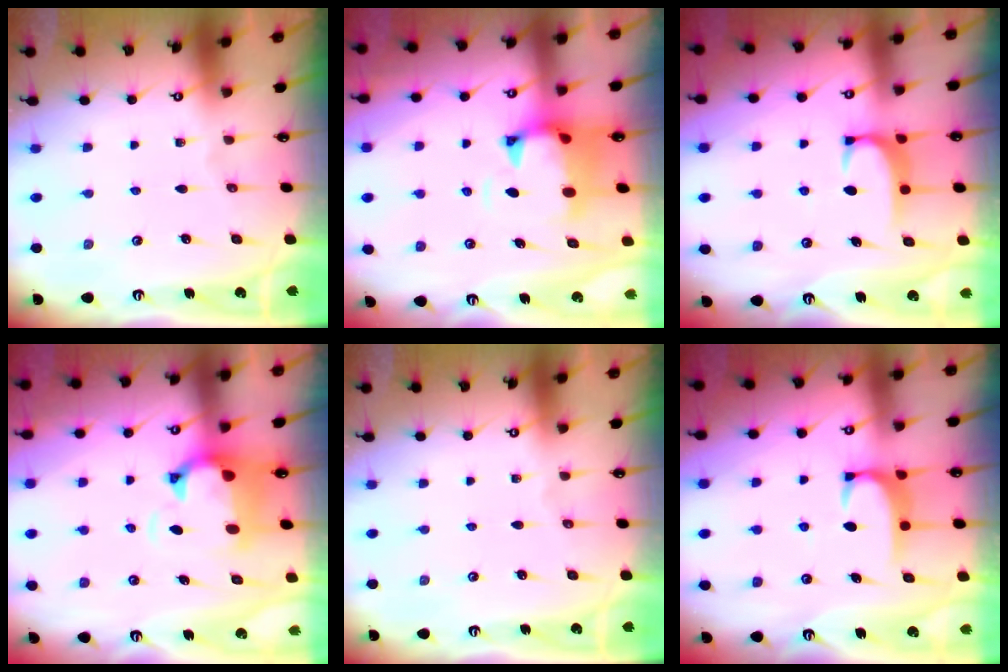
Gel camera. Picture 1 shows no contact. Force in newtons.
{"total": 1.5, "press": 1.1, "slide": 1.1}
{"total": 1.8, "press": 1.7, "slide": 0.5}
{"total": 1.6, "press": 0.9, "slide": 1.4}
{"total": 0.0}
{"total": 1.9, "press": 1.8, "slide": 0.5}